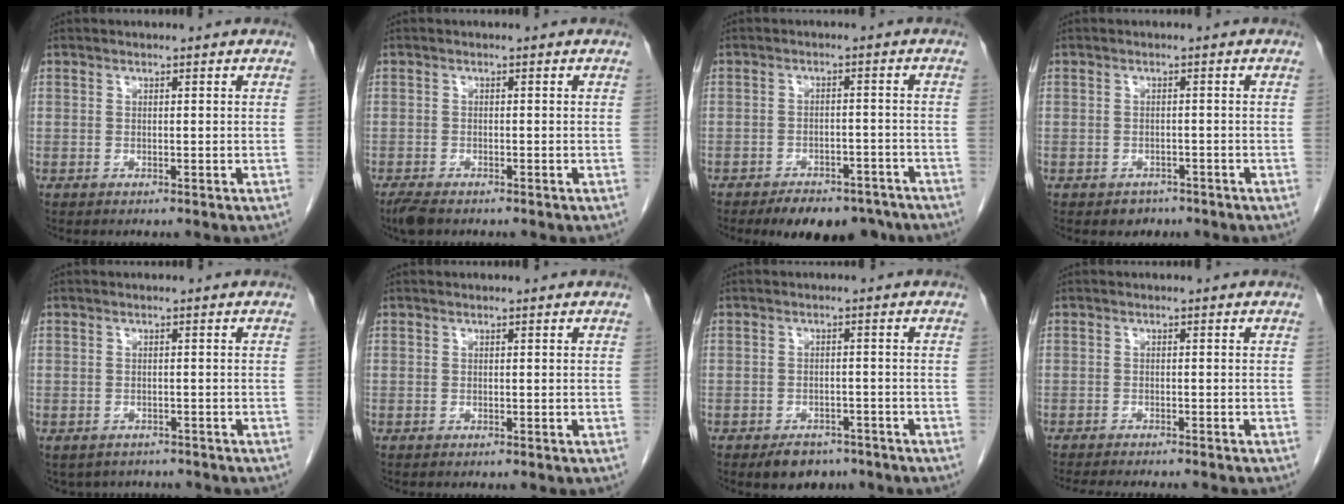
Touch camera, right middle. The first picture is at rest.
{"total": 2.7, "force": [-2.1, 0.8, 1.5], "torque": [-0.035, -0.008, -0.035]}
{"total": 10.1, "force": [-8.3, 4.3, 4.0], "torque": [-0.046, 0.001, -0.111]}
{"total": 2.2, "force": [-1.6, 1.5, 0.3], "torque": [-0.010, 0.004, -0.018]}
{"total": 5.4, "force": [-4.5, 2.8, 0.9], "torque": [-0.001, 0.004, -0.055]}
{"total": 0.0}
{"total": 4.6, "force": [-3.5, 2.5, 1.6], "torque": [-0.026, 0.001, -0.049]}
{"total": 9.9, "force": [-8.9, 0.8, 4.4], "torque": [-0.046, -0.019, -0.117]}